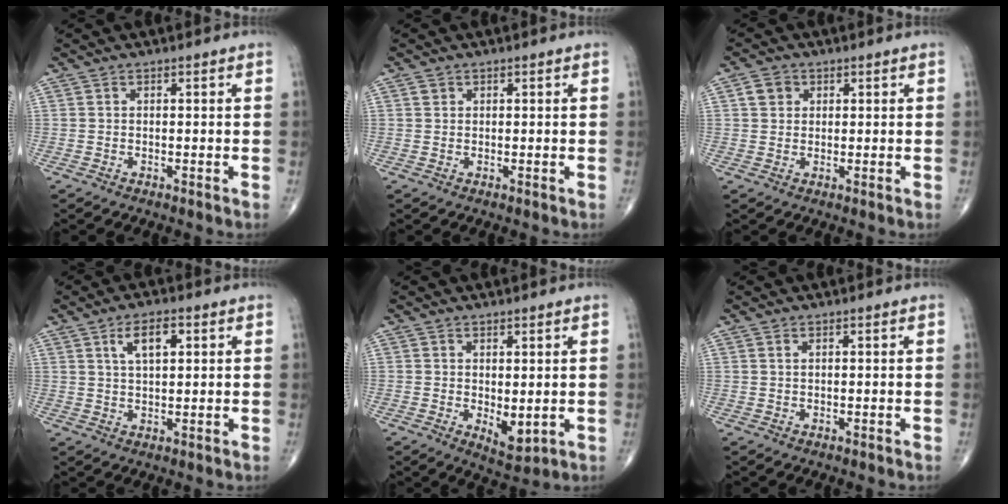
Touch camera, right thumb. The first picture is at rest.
{"total": 1.0, "force": [0.4, 0.8, 0.3], "torque": [0.001, 0.000, 0.007]}
{"total": 3.1, "force": [1.0, 2.7, 1.3], "torque": [-0.012, 0.001, 0.017]}
{"total": 5.6, "force": [2.2, 2.5, 4.5], "torque": [-0.074, -0.003, 0.042]}
{"total": 4.5, "force": [-0.1, 2.1, 4.0], "torque": [-0.049, -0.015, 0.007]}
{"total": 0.6, "force": [0.4, 0.2, 0.4], "torque": [-0.011, 0.004, 0.008]}